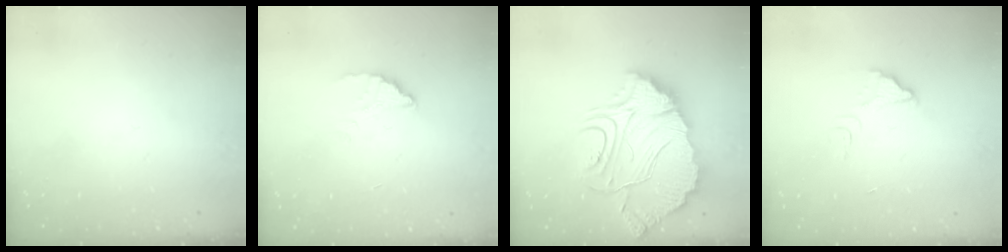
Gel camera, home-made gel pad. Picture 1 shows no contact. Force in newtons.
{"total": 2.4, "press": 2.4, "slide": 0.0}
{"total": 20.6, "press": 20.5, "slide": 1.8}
{"total": 4.5, "press": 4.5, "slide": 0.3}